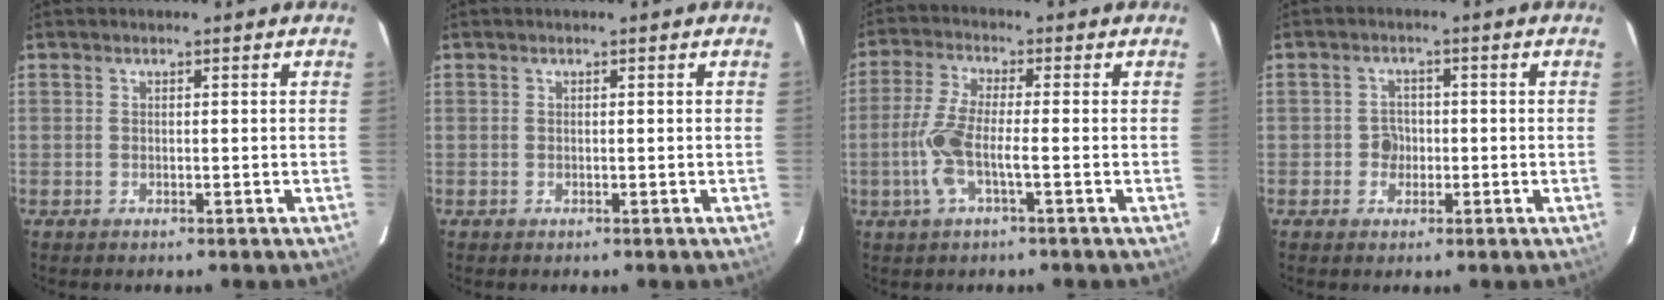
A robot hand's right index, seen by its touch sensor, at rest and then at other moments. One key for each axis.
{"total": 0.0}
{"total": 6.8, "fx": -1.7, "fy": 0.9, "fz": 6.5, "tx": -0.147, "ty": 0.003, "tz": -0.040}
{"total": 2.6, "fx": -0.6, "fy": 2.2, "fz": 1.1, "tx": -0.013, "ty": 0.006, "tz": -0.009}